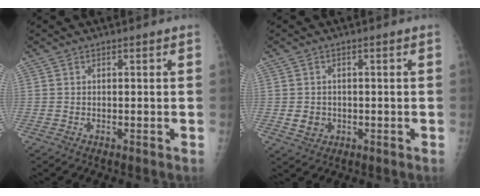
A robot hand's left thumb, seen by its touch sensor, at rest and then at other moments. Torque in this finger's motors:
{"motor_torque": [0.37, 0.60, 0.21, 0.00, 0.00]}